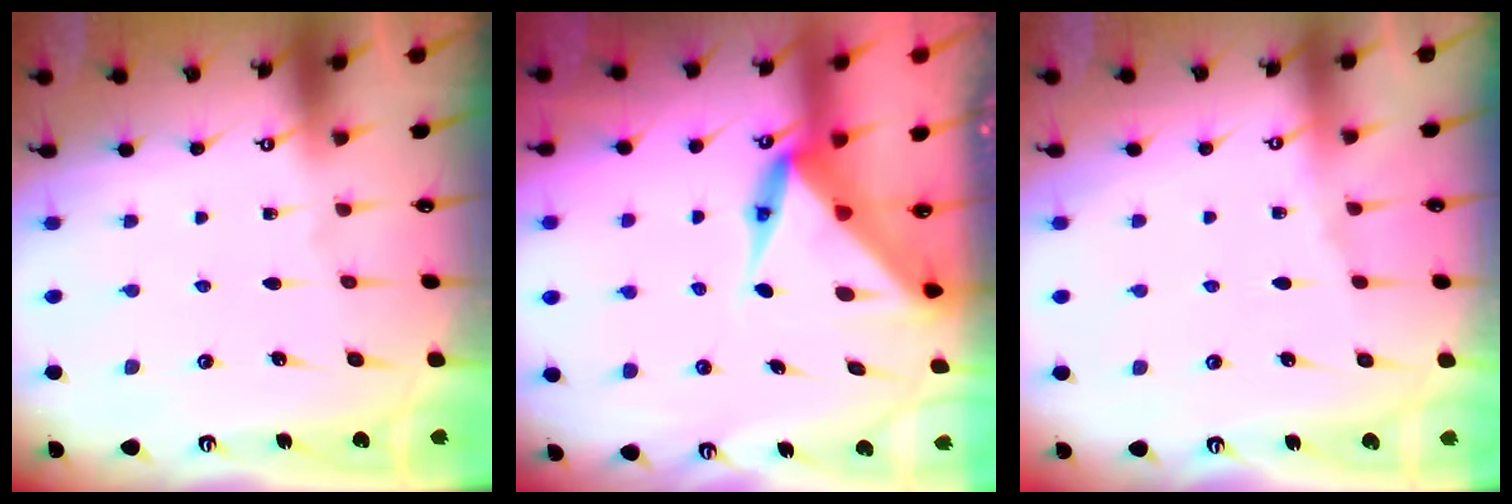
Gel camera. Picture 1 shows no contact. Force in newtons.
{"total": 7.4, "press": 7.3, "slide": 1.3}
{"total": 3.5, "press": 3.4, "slide": 0.7}